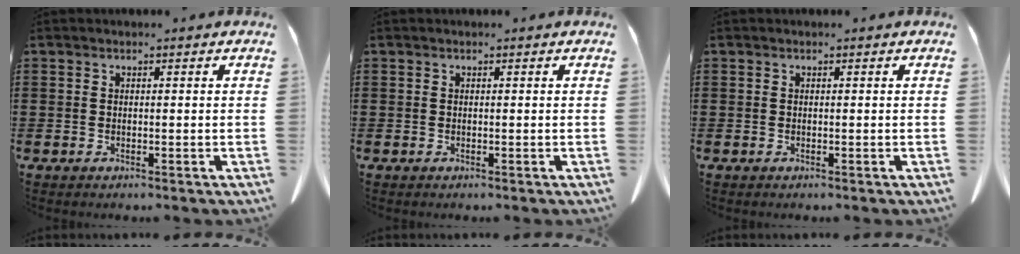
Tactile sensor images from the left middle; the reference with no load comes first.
{"total": 0.0}
{"total": 0.0}